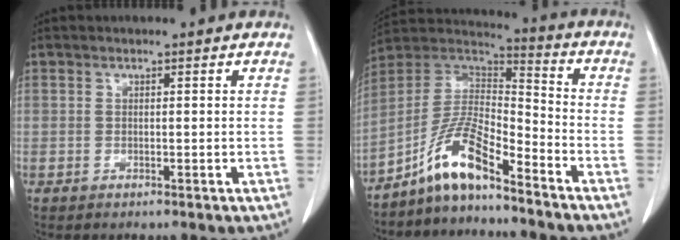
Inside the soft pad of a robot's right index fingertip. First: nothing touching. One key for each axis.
{"total": 11.0, "fx": -7.9, "fy": 1.9, "fz": 7.5, "tx": -0.156, "ty": 0.023, "tz": -0.148}